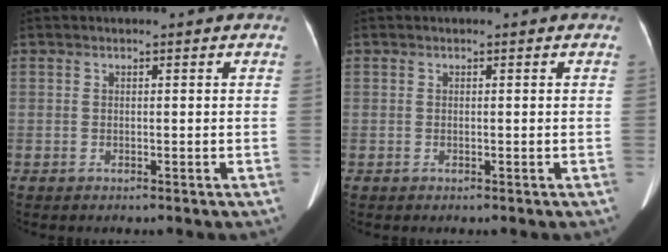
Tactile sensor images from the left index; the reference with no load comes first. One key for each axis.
{"total": 0.0}